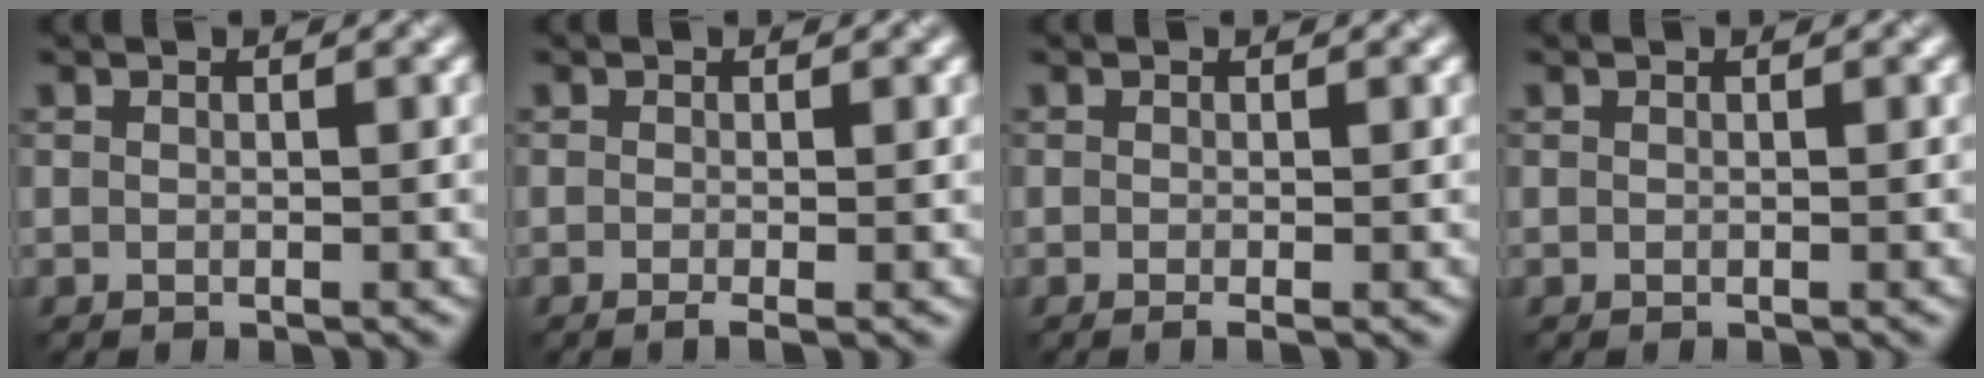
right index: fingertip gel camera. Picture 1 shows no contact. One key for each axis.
{"total": 1.4, "fx": -0.5, "fy": 0.3, "fz": 1.3, "tx": -0.018, "ty": -0.009, "tz": -0.010}
{"total": 0.9, "fx": -0.3, "fy": 0.2, "fz": 0.8, "tx": -0.012, "ty": -0.009, "tz": -0.006}
{"total": 0.0}